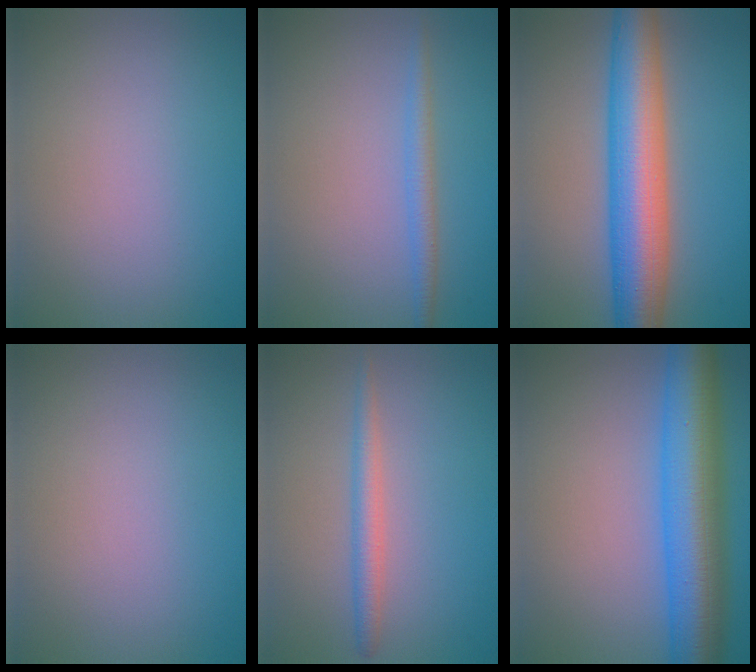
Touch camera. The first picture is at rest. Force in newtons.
{"total": 1.9, "press": 1.9, "slide": 0.0}
{"total": 9.8, "press": 9.8, "slide": 0.1}
{"total": 0.0}
{"total": 2.2, "press": 2.2, "slide": 0.1}
{"total": 10.3, "press": 10.3, "slide": 0.1}